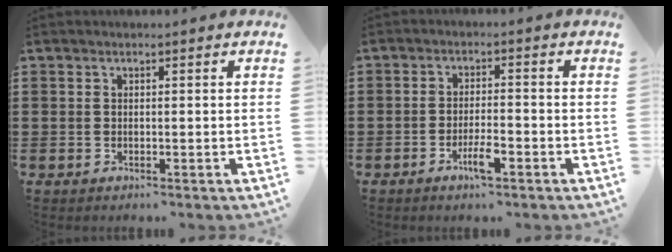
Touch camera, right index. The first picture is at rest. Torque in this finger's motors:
{"motor_torque": [-0.09, -0.02, 0.10, 0.03]}